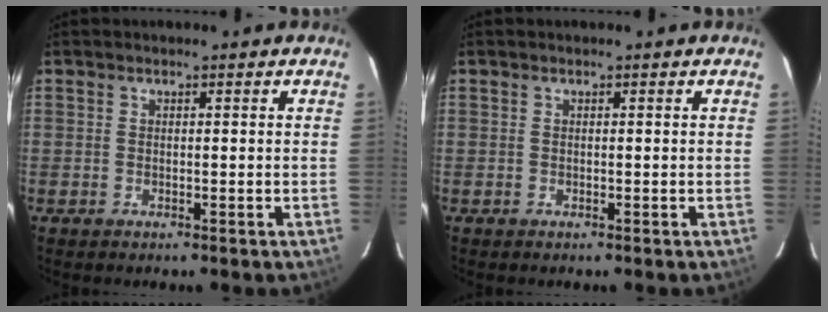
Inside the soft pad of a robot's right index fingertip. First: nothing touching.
{"total": 0.0}